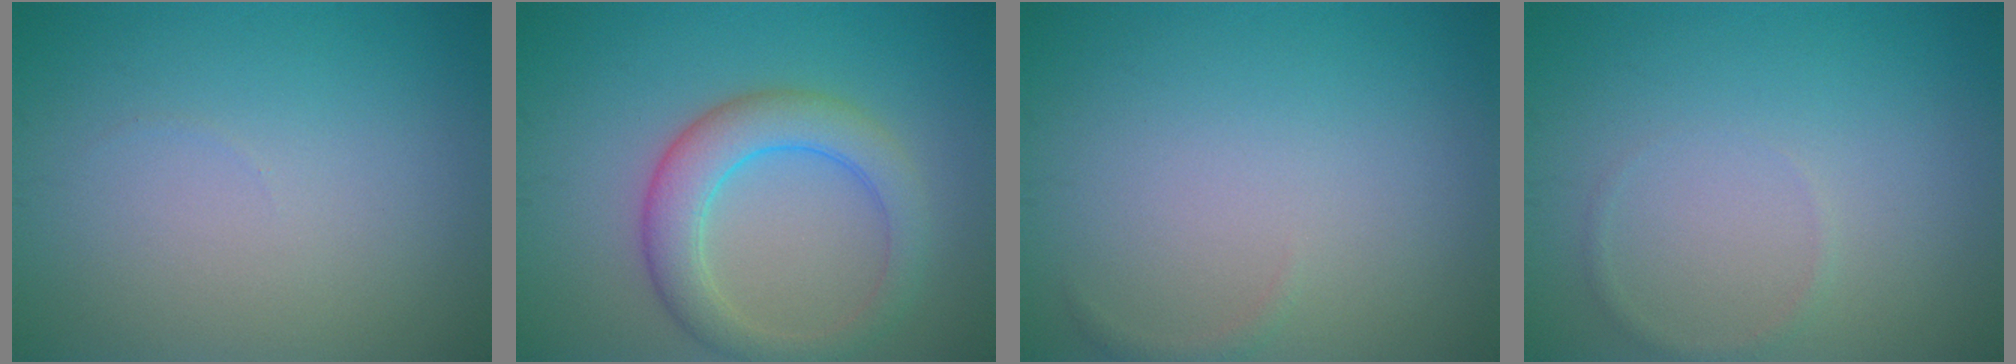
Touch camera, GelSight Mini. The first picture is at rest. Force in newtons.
{"total": 4.9, "press": 4.9, "slide": 0.3}
{"total": 0.6, "press": 0.6, "slide": 0.1}
{"total": 0.7, "press": 0.7, "slide": 0.0}